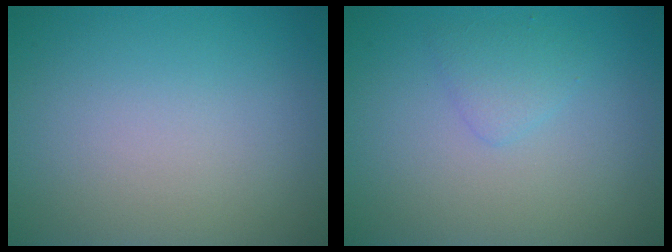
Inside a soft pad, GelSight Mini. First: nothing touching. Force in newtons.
{"total": 1.4, "press": 1.4, "slide": 0.0}